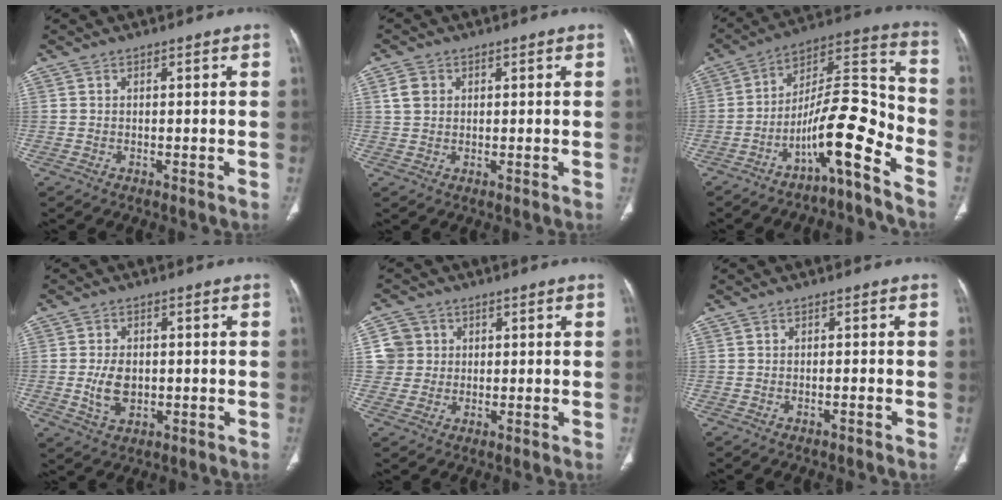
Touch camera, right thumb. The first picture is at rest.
{"total": 3.2, "force": [0.9, 2.6, 1.6], "torque": [-0.022, 0.004, 0.019]}
{"total": 14.6, "force": [-8.2, 3.1, 11.7], "torque": [-0.189, 0.101, -0.140]}
{"total": 5.9, "force": [-0.7, 3.9, 4.4], "torque": [-0.073, -0.001, -0.006]}
{"total": 5.1, "force": [1.0, 5.0, 0.4], "torque": [0.024, 0.003, 0.018]}
{"total": 0.8, "force": [-0.6, 0.0, 0.5], "torque": [-0.016, 0.008, -0.006]}